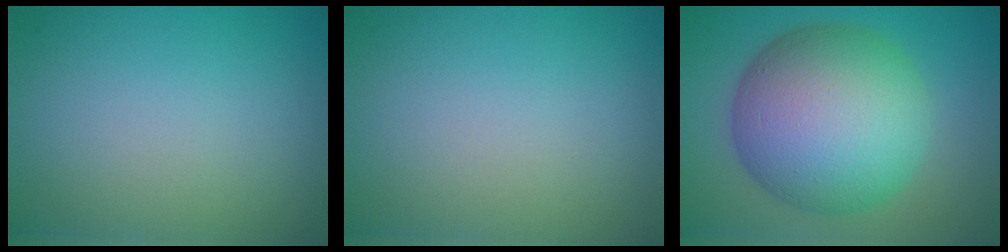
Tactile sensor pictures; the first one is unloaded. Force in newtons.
{"total": 0.0}
{"total": 13.9, "press": 13.9, "slide": 0.4}